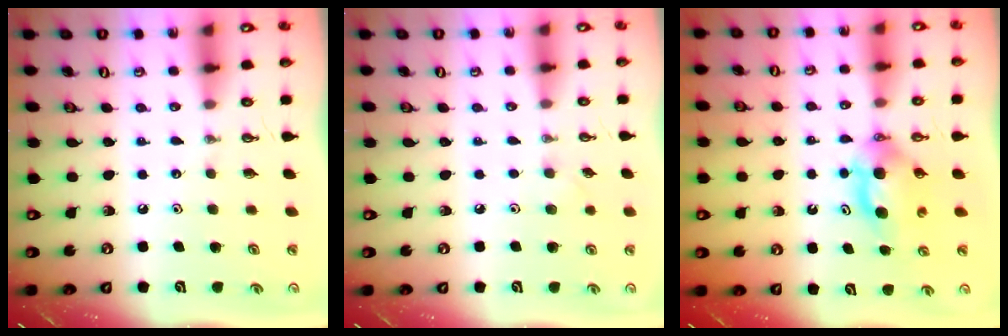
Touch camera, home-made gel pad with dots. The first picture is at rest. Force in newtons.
{"total": 3.8, "press": 3.7, "slide": 0.8}
{"total": 7.9, "press": 4.8, "slide": 6.2}